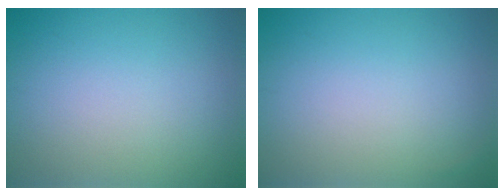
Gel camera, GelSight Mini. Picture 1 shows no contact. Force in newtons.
{"total": 0.0}